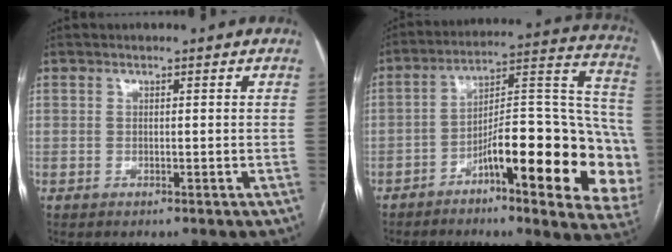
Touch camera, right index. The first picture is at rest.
{"total": 23.3, "force": [-8.0, 4.8, 21.4], "torque": [-0.216, 0.039, -0.107]}